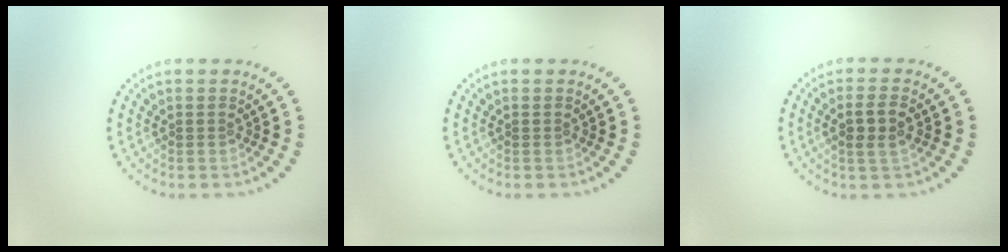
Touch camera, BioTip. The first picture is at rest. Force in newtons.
{"total": 0.0}
{"total": 2.3, "press": 2.2, "slide": 0.7}